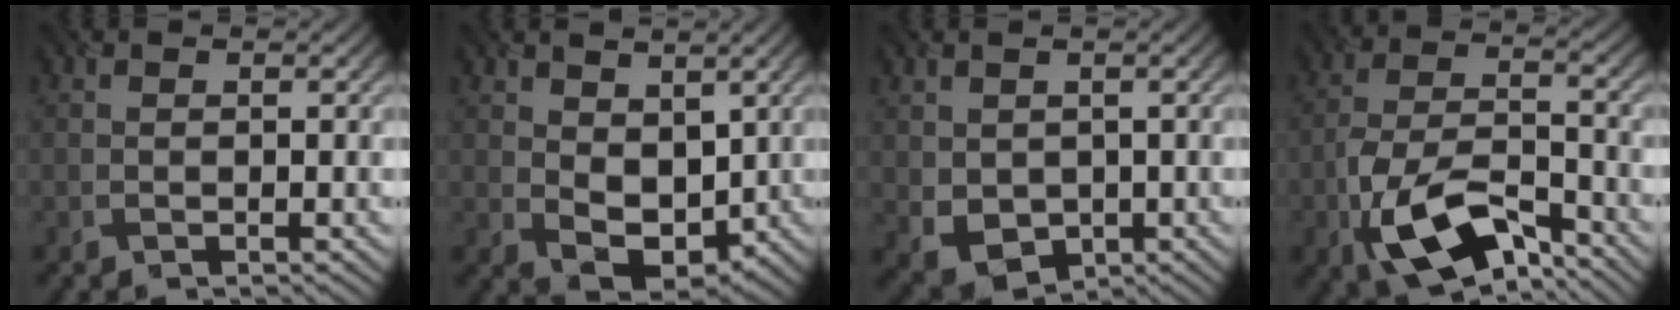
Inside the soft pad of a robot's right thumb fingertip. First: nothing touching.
{"total": 6.1, "force": [1.6, 4.0, 4.3], "torque": [-0.089, -0.014, 0.029]}
{"total": 4.1, "force": [0.5, 3.4, 2.3], "torque": [-0.072, -0.015, 0.016]}
{"total": 12.2, "force": [-6.5, 5.6, 8.6], "torque": [-0.181, -0.013, -0.131]}